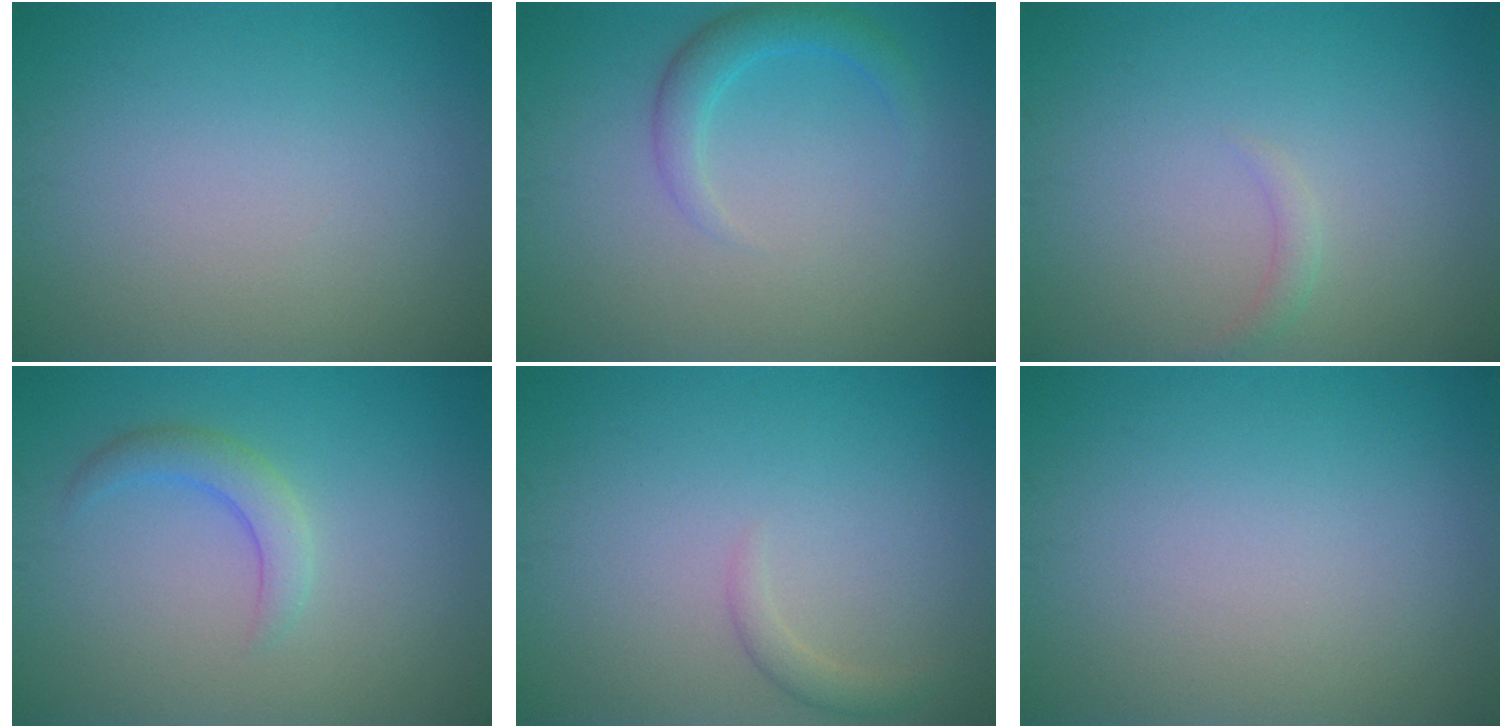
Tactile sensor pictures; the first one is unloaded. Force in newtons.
{"total": 2.3, "press": 2.3, "slide": 0.1}
{"total": 0.9, "press": 0.9, "slide": 0.1}
{"total": 2.3, "press": 2.2, "slide": 0.2}
{"total": 1.2, "press": 1.2, "slide": 0.1}
{"total": 0.0}